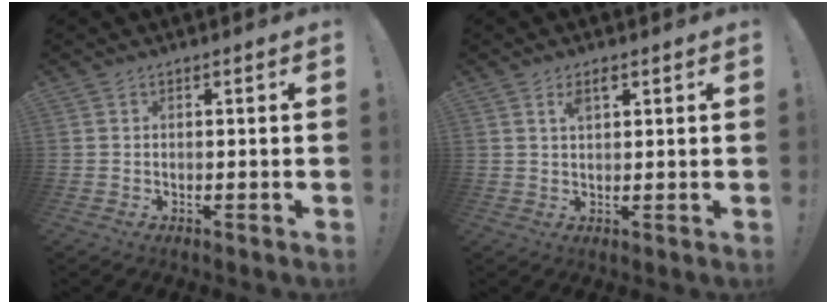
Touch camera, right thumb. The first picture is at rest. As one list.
[{"total": 3.1, "force": [1.8, 1.3, 2.2], "torque": [-0.031, -0.005, 0.028]}]